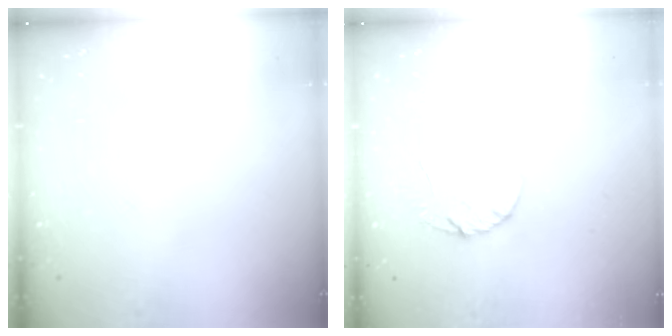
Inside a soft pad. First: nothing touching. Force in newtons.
{"total": 4.0, "press": 4.0, "slide": 0.4}